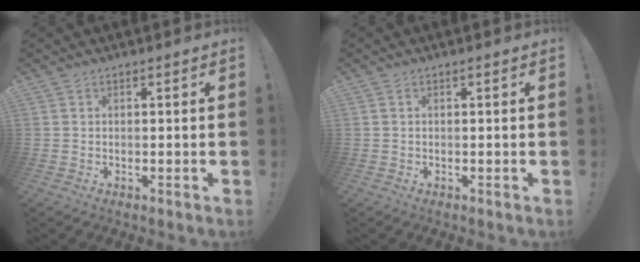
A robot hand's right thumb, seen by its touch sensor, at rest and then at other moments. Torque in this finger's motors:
{"motor_torque": [-0.36, -0.26, -0.08, -0.21, 0.02]}